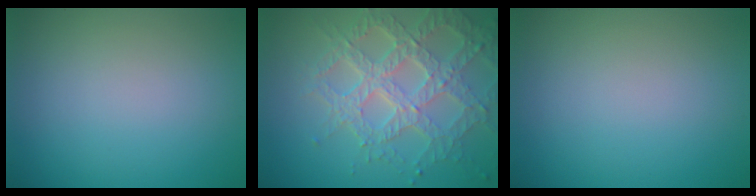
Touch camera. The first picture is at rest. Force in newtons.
{"total": 7.1, "press": 5.2, "slide": 4.8}
{"total": 0.0}